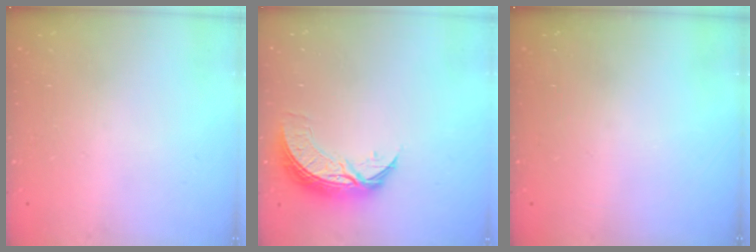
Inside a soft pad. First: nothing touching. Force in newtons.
{"total": 8.0, "press": 8.0, "slide": 0.7}
{"total": 0.0}